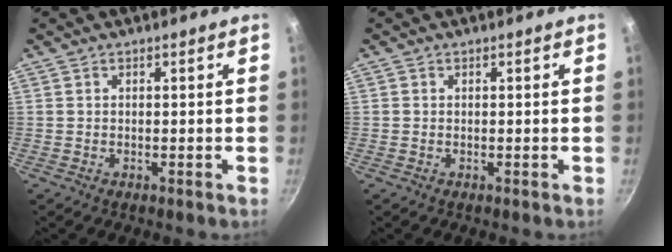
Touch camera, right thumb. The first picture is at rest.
{"total": 0.0}